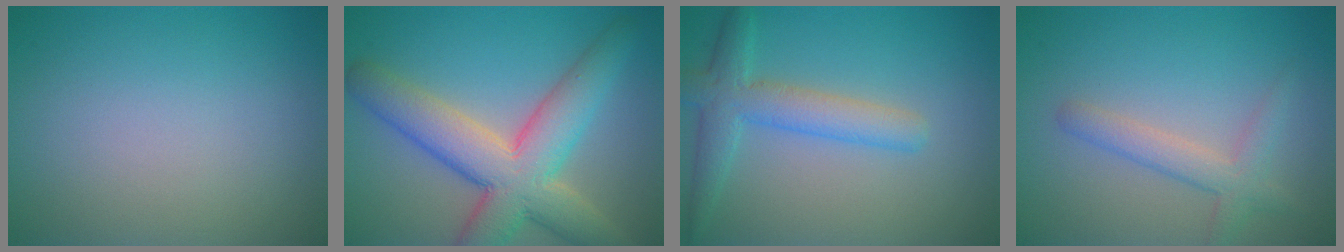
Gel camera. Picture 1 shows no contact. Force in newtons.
{"total": 9.0, "press": 8.9, "slide": 0.8}
{"total": 4.1, "press": 4.1, "slide": 0.1}
{"total": 2.7, "press": 2.7, "slide": 0.1}